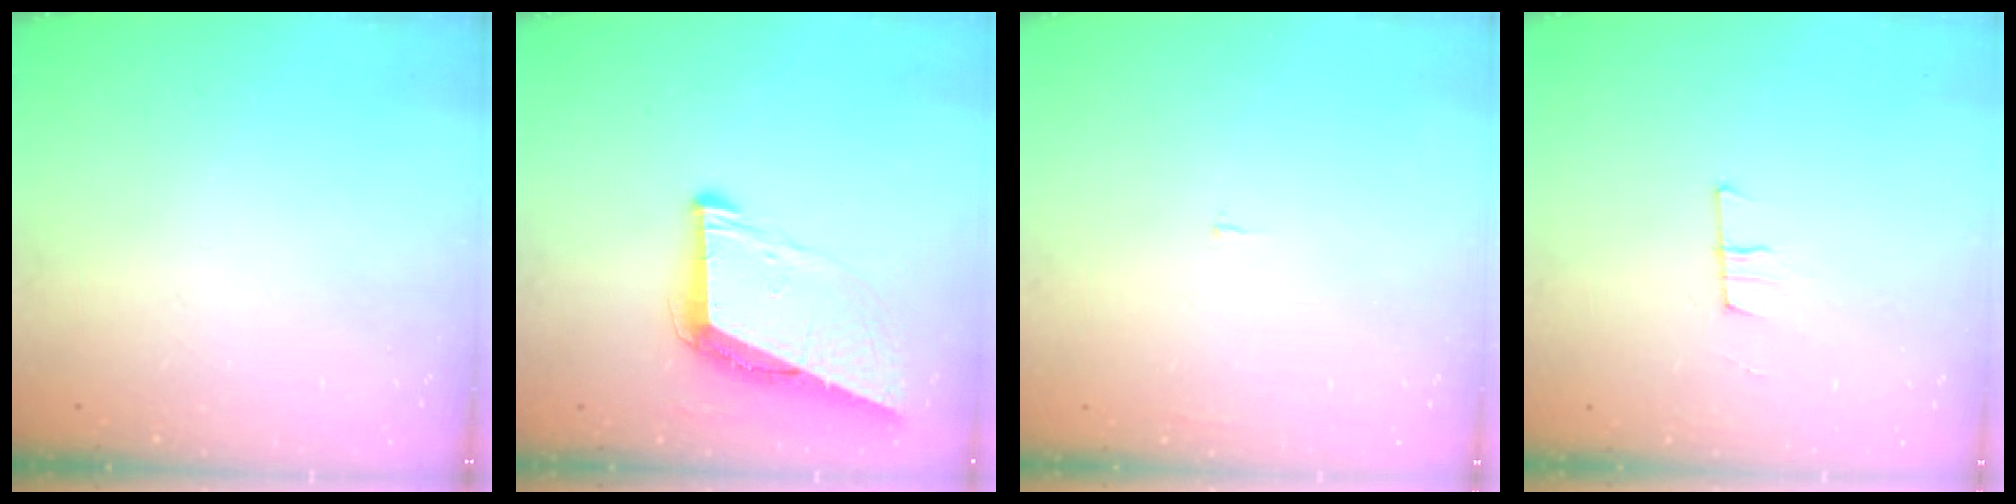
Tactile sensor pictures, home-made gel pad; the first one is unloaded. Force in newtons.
{"total": 9.0, "press": 8.2, "slide": 3.5}
{"total": 1.2, "press": 1.2, "slide": 0.1}
{"total": 6.4, "press": 5.7, "slide": 2.9}